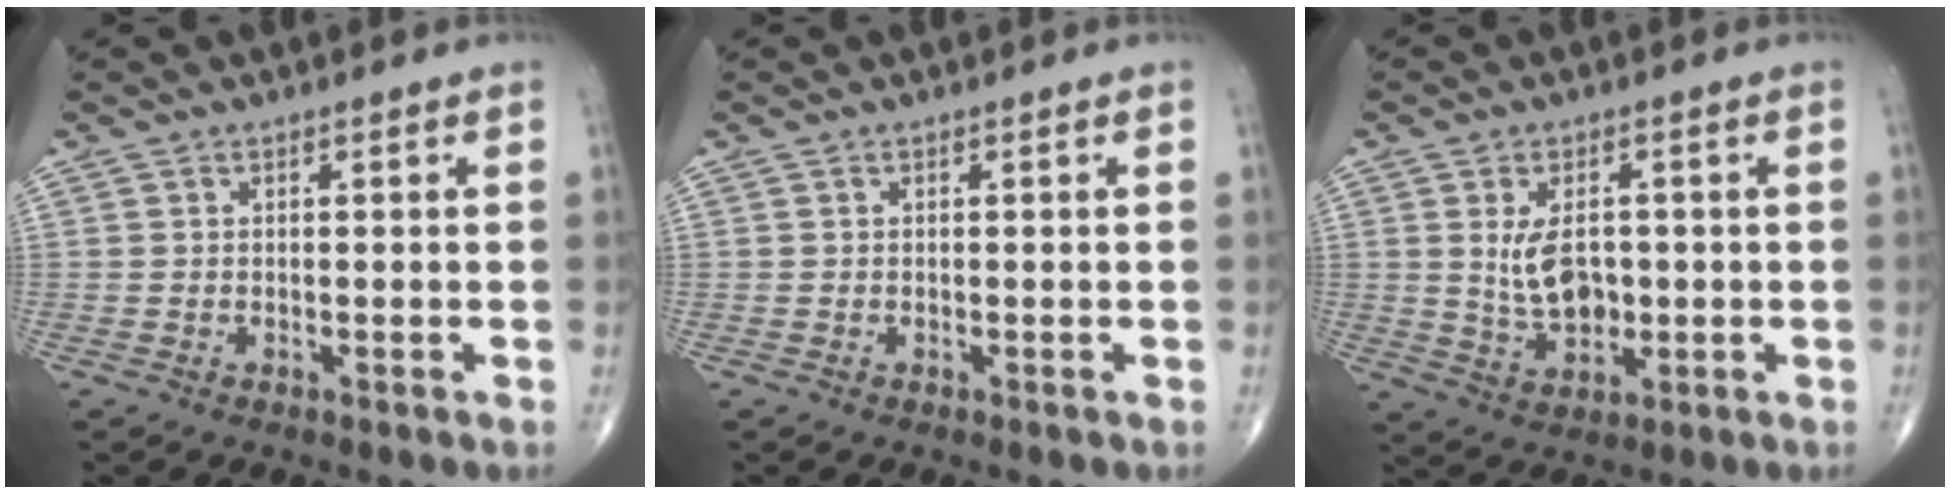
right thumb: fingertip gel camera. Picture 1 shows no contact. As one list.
[{"total": 0.0}, {"total": 7.5, "force": [0.5, 4.6, 5.9], "torque": [-0.090, -0.007, 0.020]}]